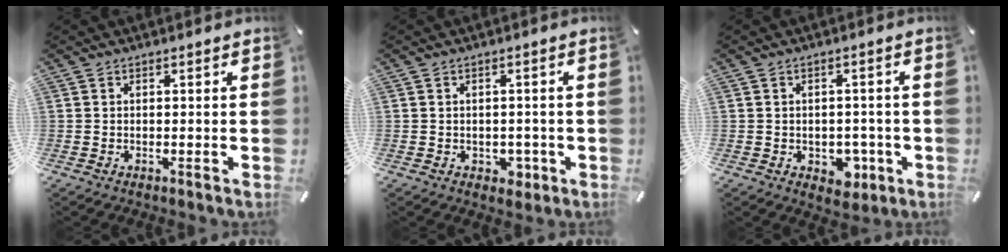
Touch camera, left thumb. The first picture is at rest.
{"total": 3.0, "force": [-0.9, 2.5, 1.4], "torque": [-0.006, -0.002, -0.019]}
{"total": 5.0, "force": [-1.5, 3.9, 2.6], "torque": [-0.019, 0.000, -0.027]}